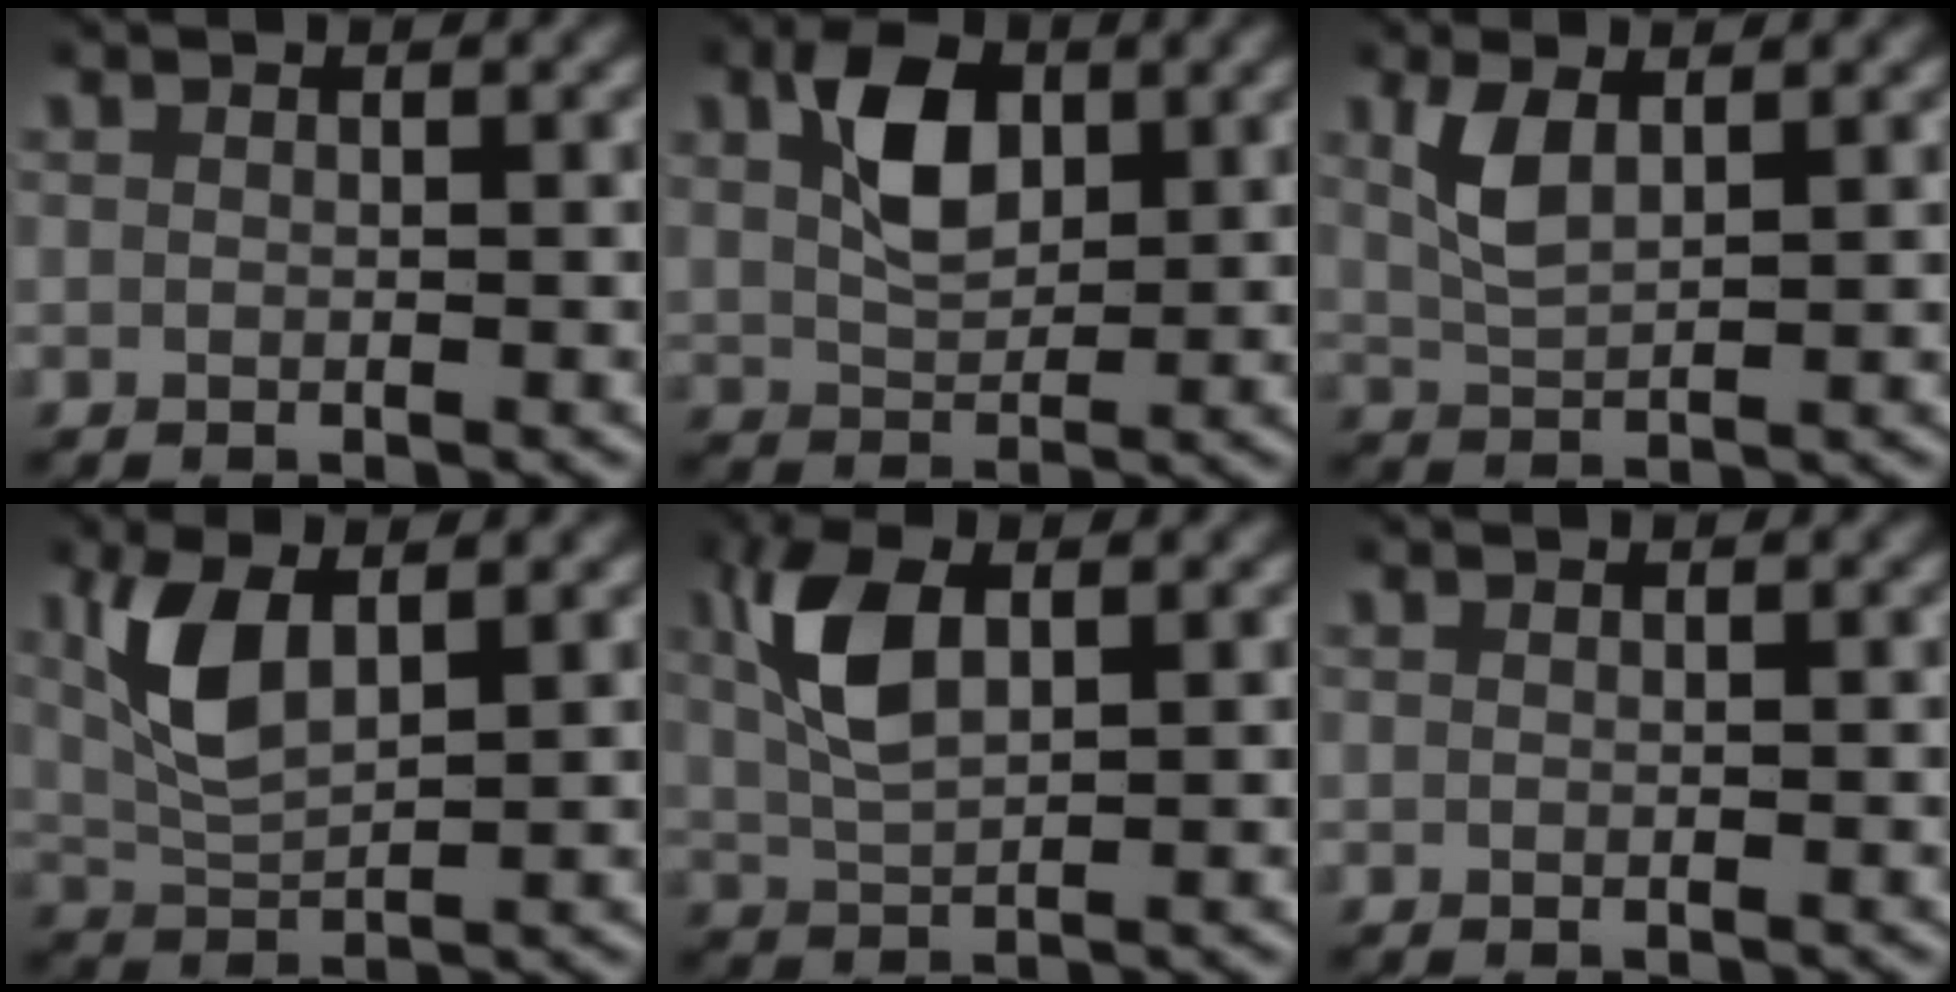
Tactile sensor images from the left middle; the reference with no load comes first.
{"total": 5.2, "force": [1.7, 3.3, 3.6], "torque": [-0.067, -0.002, 0.031]}
{"total": 2.8, "force": [1.2, 1.2, 2.2], "torque": [-0.055, -0.001, 0.026]}
{"total": 4.7, "force": [1.9, 2.2, 3.8], "torque": [-0.099, -0.002, 0.036]}
{"total": 5.1, "force": [1.5, 2.4, 4.2], "torque": [-0.102, 0.003, 0.028]}
{"total": 0.0}